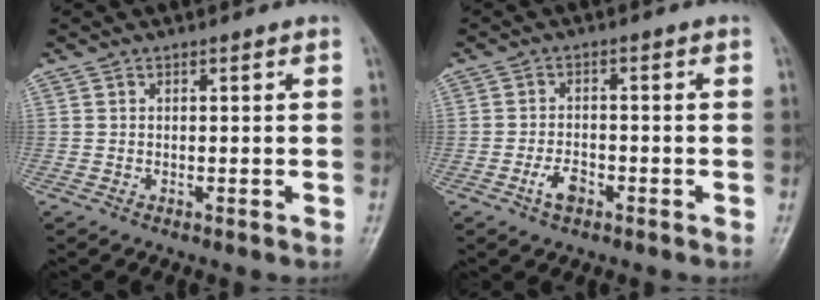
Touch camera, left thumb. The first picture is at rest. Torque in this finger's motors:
{"motor_torque": [0.43, 0.50, 0.55, 0.09, 0.00]}